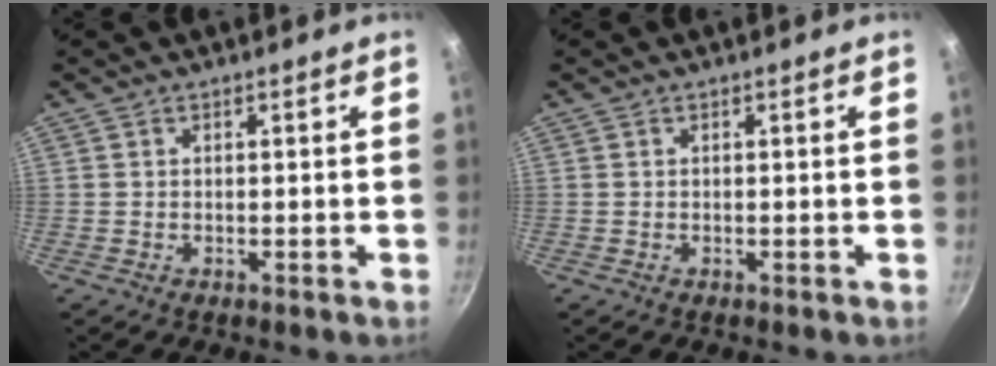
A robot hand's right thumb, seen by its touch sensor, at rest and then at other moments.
{"total": 0.0}